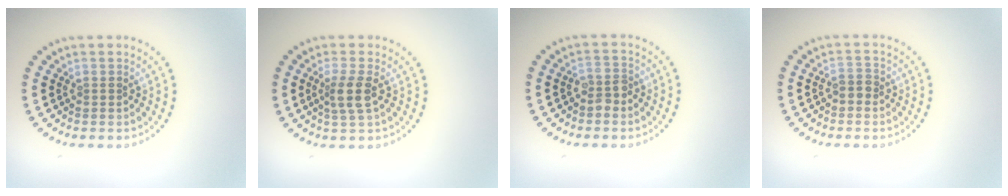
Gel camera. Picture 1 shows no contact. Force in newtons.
{"total": 2.5, "press": 2.1, "slide": 1.3}
{"total": 1.7, "press": 1.6, "slide": 0.6}
{"total": 1.2, "press": 1.1, "slide": 0.5}